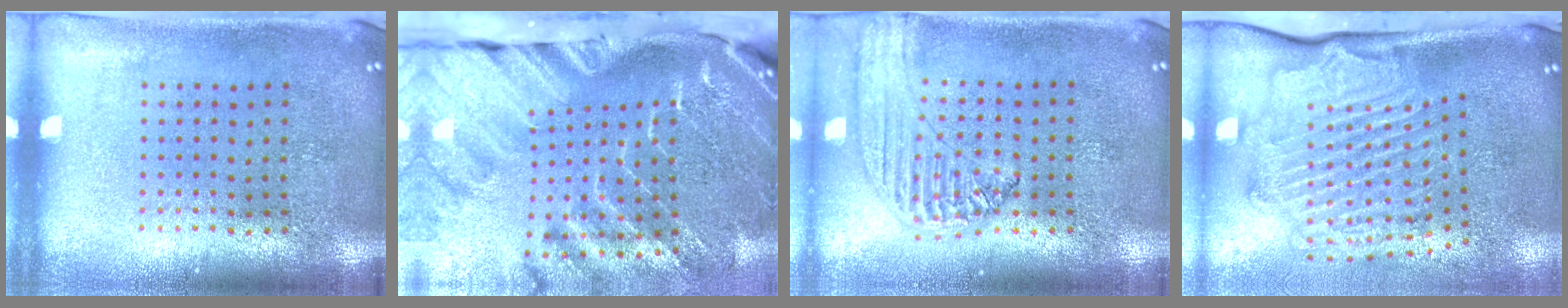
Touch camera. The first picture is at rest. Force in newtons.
{"total": 4.5, "press": 3.3, "slide": 3.0}
{"total": 1.2, "press": 1.2, "slide": 0.2}
{"total": 2.4, "press": 2.2, "slide": 0.9}